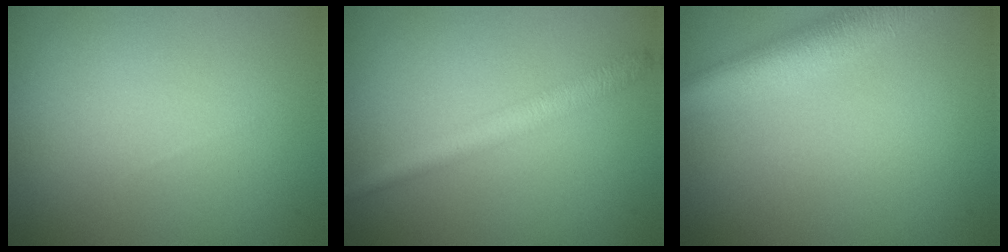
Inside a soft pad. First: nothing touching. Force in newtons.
{"total": 2.8, "press": 2.8, "slide": 0.1}
{"total": 5.9, "press": 5.8, "slide": 0.2}